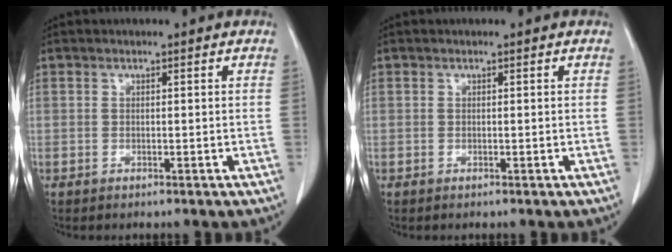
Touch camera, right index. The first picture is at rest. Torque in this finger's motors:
{"motor_torque": [0.00, 0.00, 0.00, 0.00]}